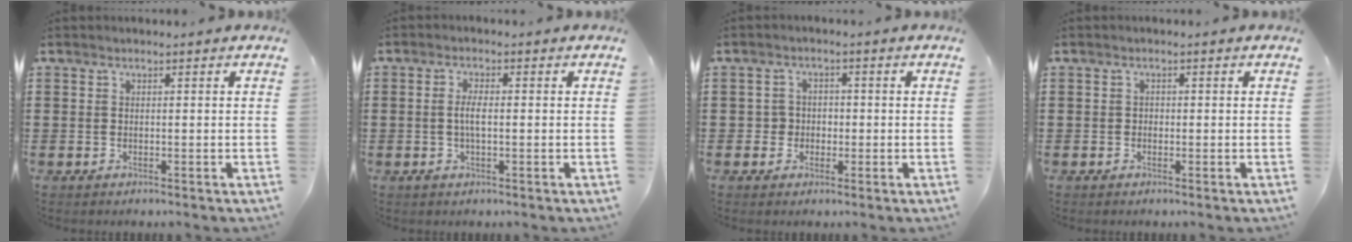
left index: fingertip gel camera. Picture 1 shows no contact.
{"total": 2.9, "force": [-0.3, 0.8, 2.8], "torque": [-0.058, -0.002, -0.009]}
{"total": 2.7, "force": [-0.6, 2.6, 0.5], "torque": [-0.022, 0.005, -0.017]}
{"total": 0.5, "force": [-0.2, 0.4, 0.3], "torque": [-0.007, 0.000, -0.003]}